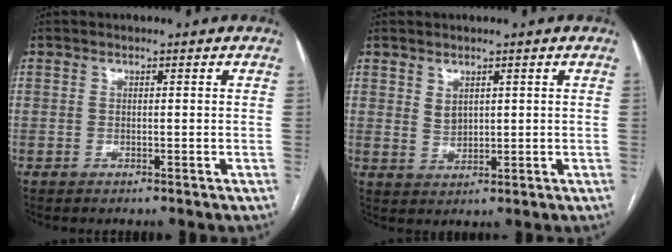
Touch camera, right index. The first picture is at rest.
{"total": 2.3, "force": [1.1, 1.6, 1.3], "torque": [-0.025, -0.001, 0.028]}